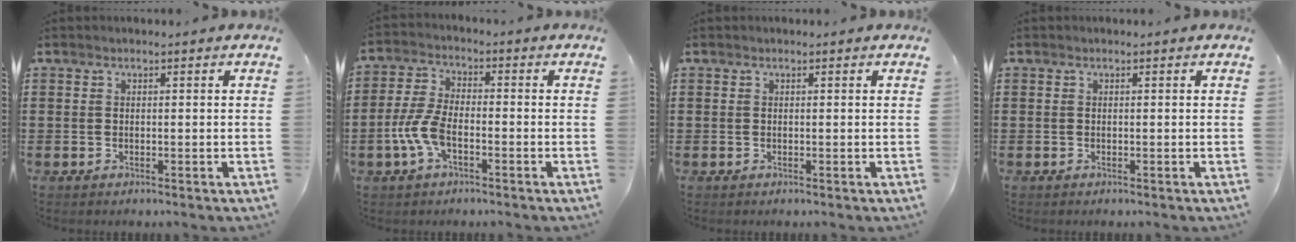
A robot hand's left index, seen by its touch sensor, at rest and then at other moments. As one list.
[{"total": 6.4, "force": [-2.4, 2.8, 5.3], "torque": [-0.136, -0.005, -0.054]}, {"total": 0.0}, {"total": 0.0}]